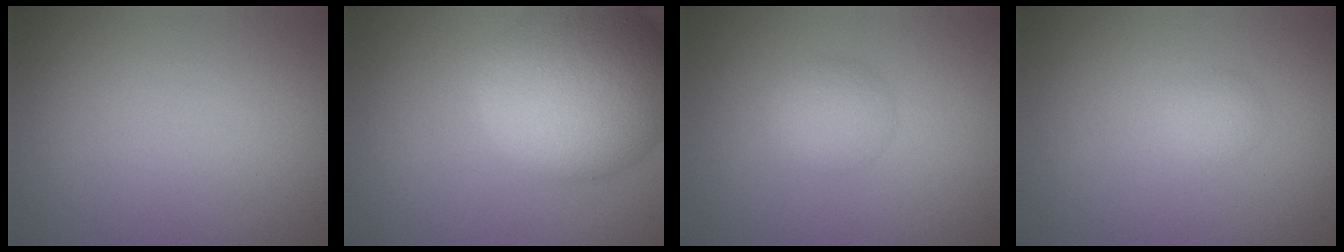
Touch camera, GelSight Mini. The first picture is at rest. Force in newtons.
{"total": 11.7, "press": 11.7, "slide": 0.6}
{"total": 2.4, "press": 2.4, "slide": 0.1}
{"total": 1.1, "press": 1.1, "slide": 0.0}